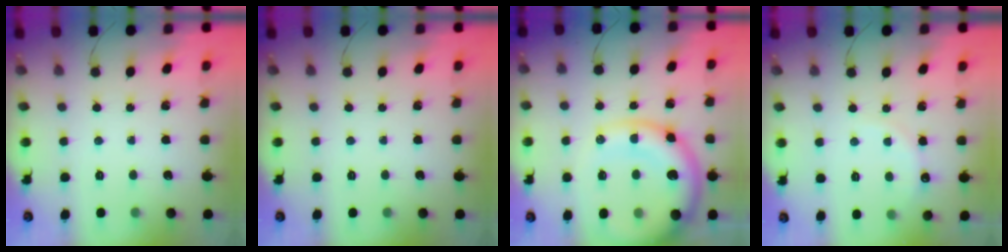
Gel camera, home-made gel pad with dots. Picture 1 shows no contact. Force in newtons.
{"total": 0.0}
{"total": 19.2, "press": 18.7, "slide": 4.1}
{"total": 6.0, "press": 5.9, "slide": 1.4}